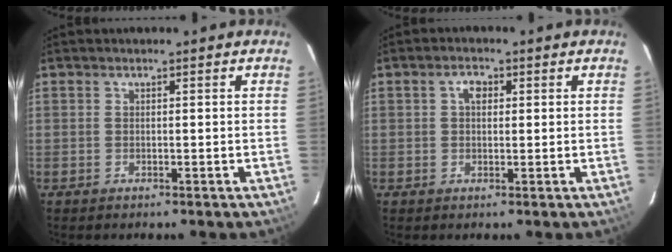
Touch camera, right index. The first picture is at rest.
{"total": 2.5, "force": [0.6, 1.6, 1.7], "torque": [-0.029, 0.009, 0.010]}